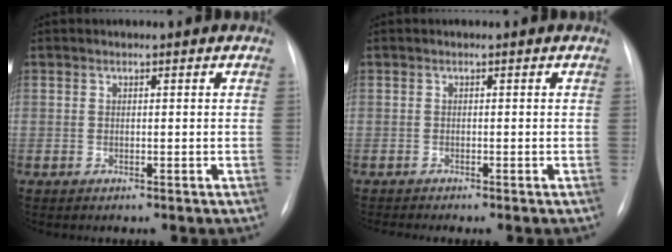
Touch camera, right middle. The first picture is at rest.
{"total": 2.5, "force": [-2.3, -0.5, 1.0], "torque": [-0.007, -0.004, -0.031]}